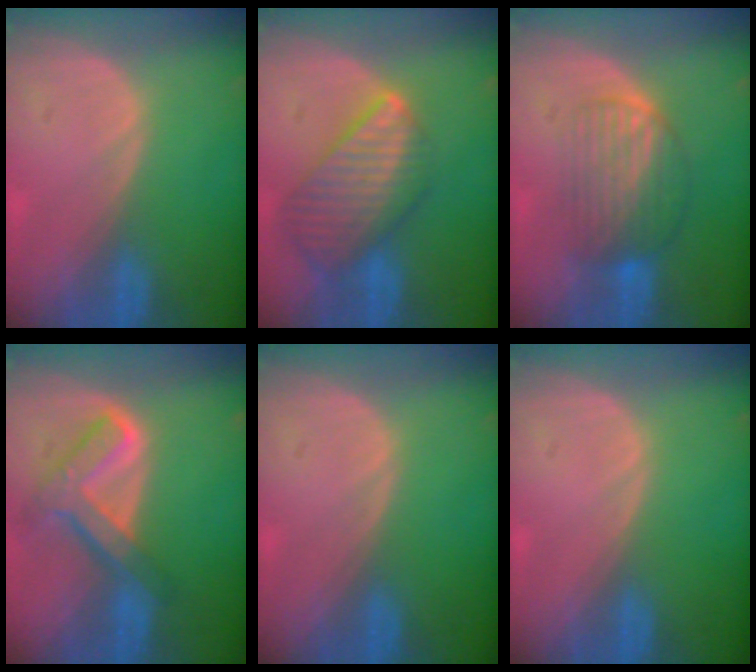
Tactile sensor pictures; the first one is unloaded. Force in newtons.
{"total": 9.5, "press": 8.3, "slide": 4.6}
{"total": 6.8, "press": 6.5, "slide": 1.9}
{"total": 7.8, "press": 6.6, "slide": 4.1}
{"total": 0.0}
{"total": 0.0}